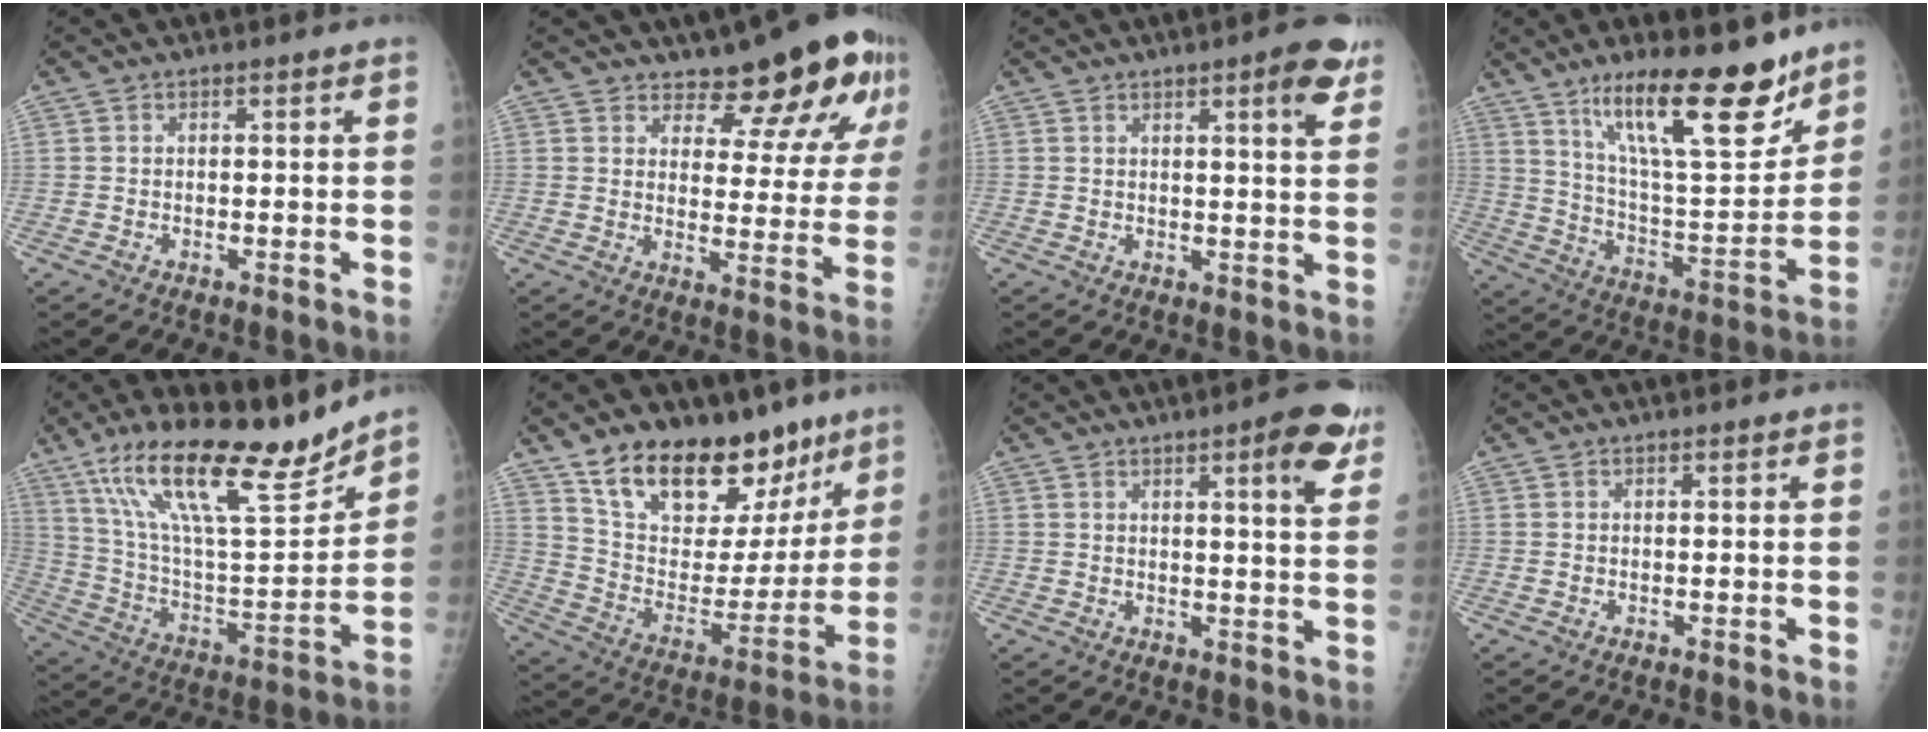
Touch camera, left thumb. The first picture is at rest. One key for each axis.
{"total": 13.5, "fx": 9.7, "fy": 5.1, "fz": 7.9, "tx": -0.059, "ty": -0.069, "tz": 0.123}
{"total": 6.3, "fx": 3.6, "fy": 1.3, "fz": 5.1, "tx": -0.056, "ty": -0.014, "tz": 0.040}
{"total": 22.3, "fx": 14.7, "fy": 6.1, "fz": 15.6, "tx": -0.220, "ty": -0.081, "tz": 0.251}
{"total": 25.5, "fx": 18.0, "fy": 6.5, "fz": 16.9, "tx": -0.264, "ty": -0.063, "tz": 0.316}
{"total": 24.7, "fx": 16.5, "fy": 12.8, "fz": 13.2, "tx": -0.153, "ty": -0.071, "tz": 0.273}
{"total": 8.1, "fx": 4.4, "fy": 1.6, "fz": 6.6, "tx": -0.070, "ty": -0.018, "tz": 0.050}
{"total": 0.0}